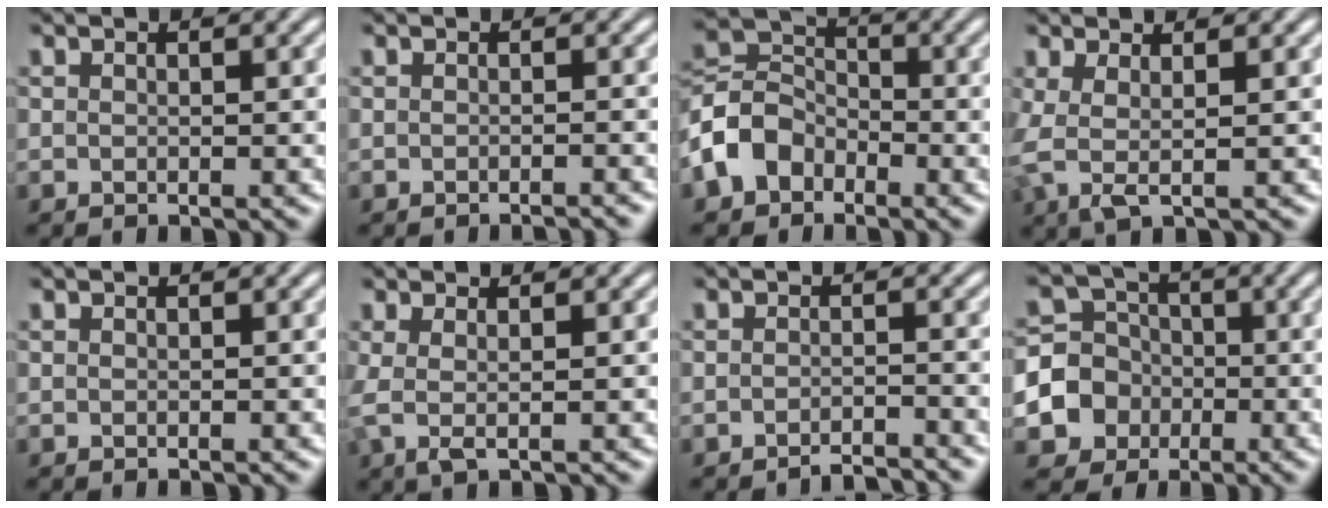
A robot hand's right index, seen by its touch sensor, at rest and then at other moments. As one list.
[{"total": 1.4, "force": [-1.4, -0.1, 0.3], "torque": [-0.005, 0.001, -0.023]}, {"total": 6.8, "force": [-2.0, 5.8, 3.0], "torque": [-0.083, -0.022, -0.033]}, {"total": 3.5, "force": [0.2, 2.1, 2.8], "torque": [-0.085, -0.020, 0.012]}, {"total": 0.0}, {"total": 2.2, "force": [0.3, 1.0, 2.0], "torque": [-0.056, -0.011, 0.011]}, {"total": 2.7, "force": [-2.7, 0.0, 0.3], "torque": [-0.001, -0.004, -0.047]}, {"total": 11.1, "force": [-2.6, 10.3, 3.3], "torque": [-0.091, -0.040, -0.046]}]